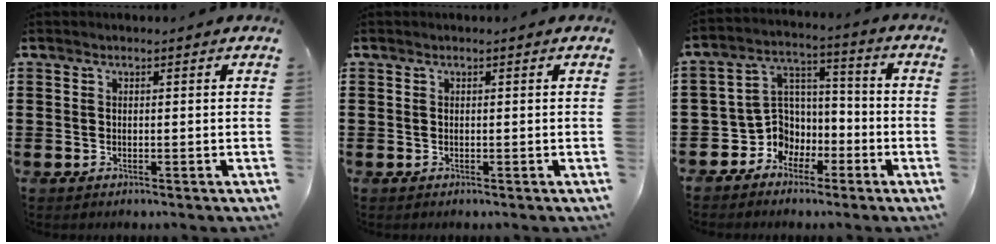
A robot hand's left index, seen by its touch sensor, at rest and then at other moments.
{"total": 0.0}
{"total": 6.4, "force": [-2.9, 5.7, 0.6], "torque": [-0.040, -0.003, -0.057]}